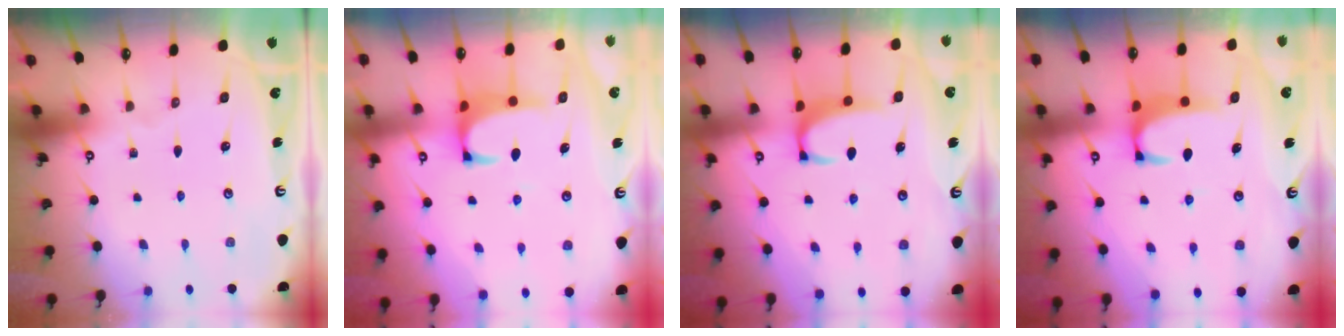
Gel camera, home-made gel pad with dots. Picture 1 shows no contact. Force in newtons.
{"total": 1.6, "press": 1.5, "slide": 0.5}
{"total": 2.4, "press": 2.3, "slide": 0.6}
{"total": 1.9, "press": 1.9, "slide": 0.3}